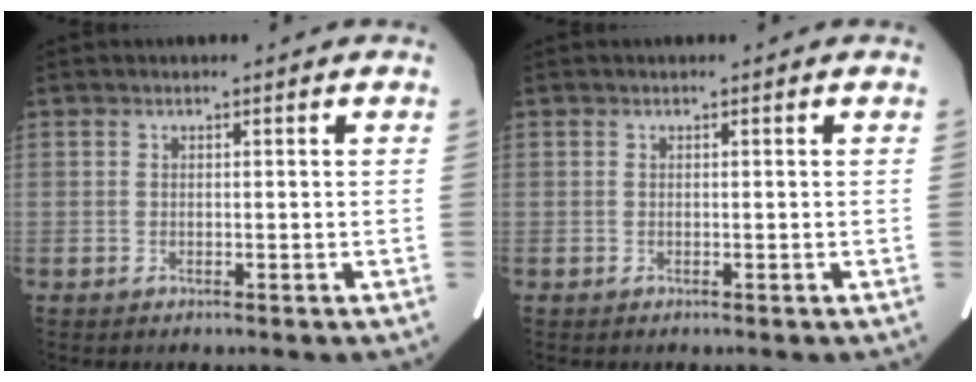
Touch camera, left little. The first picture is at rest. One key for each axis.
{"total": 0.0}